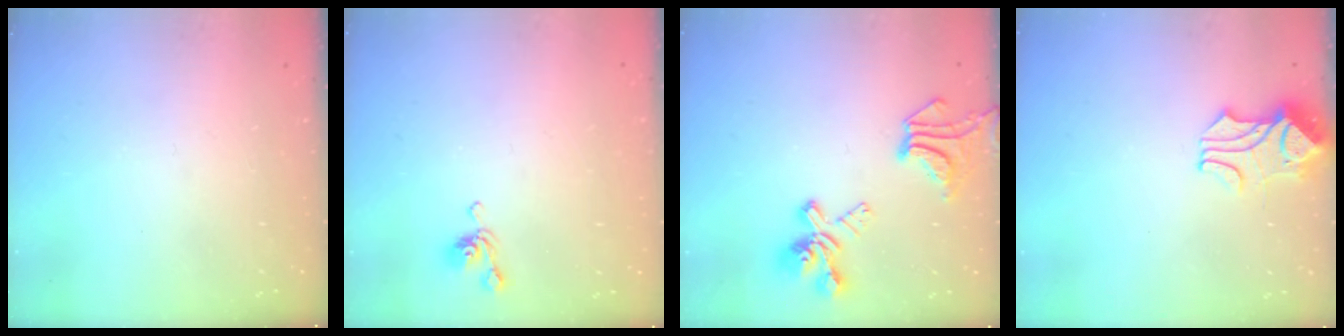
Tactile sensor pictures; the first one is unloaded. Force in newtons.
{"total": 5.6, "press": 5.6, "slide": 0.1}
{"total": 7.4, "press": 7.0, "slide": 2.5}
{"total": 1.8, "press": 1.4, "slide": 1.2}